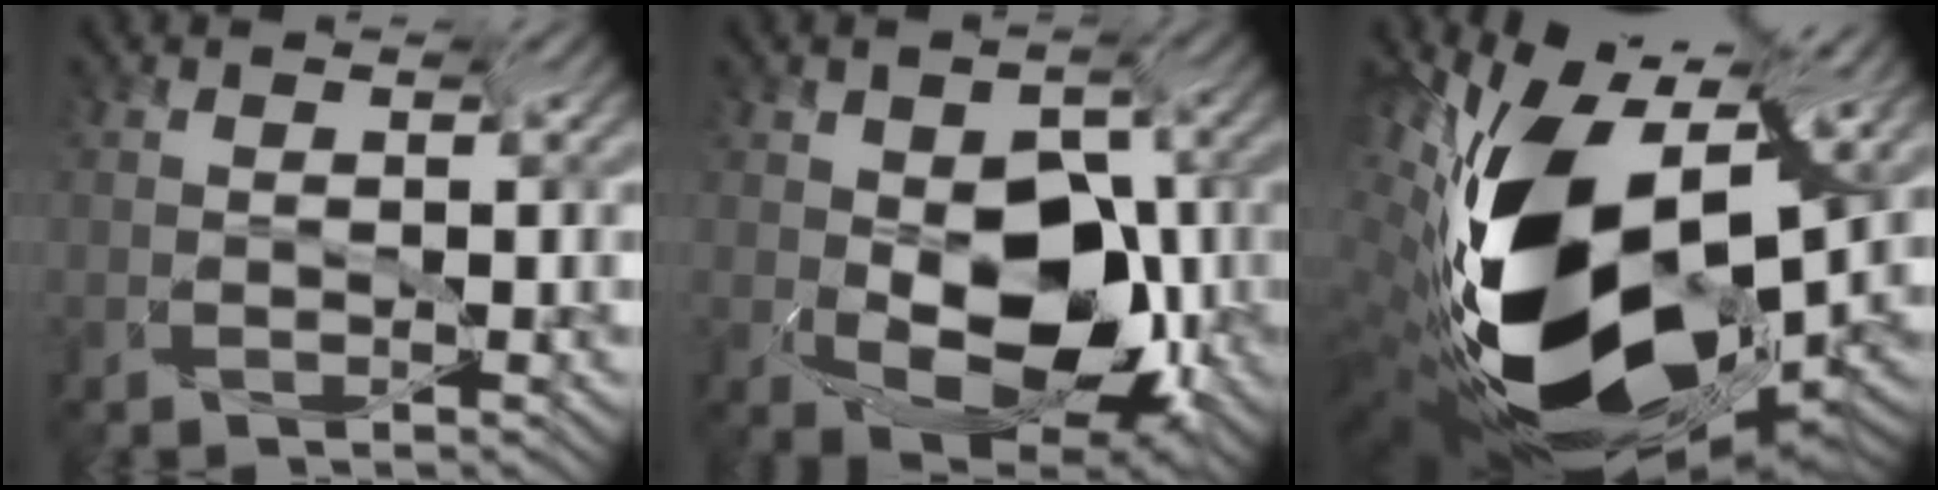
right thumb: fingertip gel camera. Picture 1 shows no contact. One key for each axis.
{"total": 11.1, "fx": -5.3, "fy": 6.3, "fz": 7.5, "tx": -0.136, "ty": -0.011, "tz": -0.083}
{"total": 17.5, "fx": -4.4, "fy": 10.6, "fz": 13.2, "tx": -0.303, "ty": -0.052, "tz": -0.054}